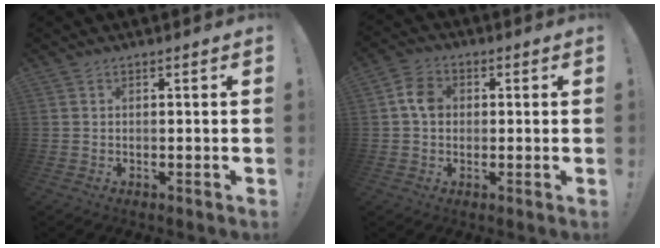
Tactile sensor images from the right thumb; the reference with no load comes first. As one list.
[{"total": 7.0, "force": [0.5, 5.6, 4.1], "torque": [-0.055, 0.014, 0.012]}]